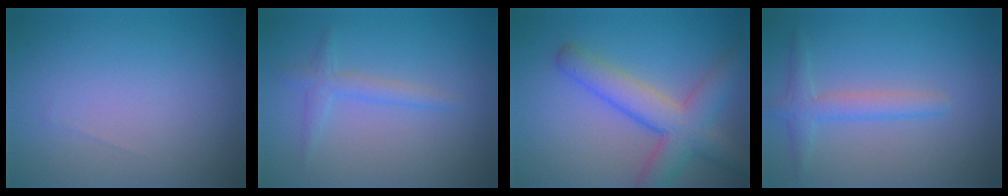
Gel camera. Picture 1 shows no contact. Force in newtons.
{"total": 1.8, "press": 1.7, "slide": 0.1}
{"total": 6.1, "press": 6.1, "slide": 0.3}
{"total": 2.4, "press": 2.4, "slide": 0.1}